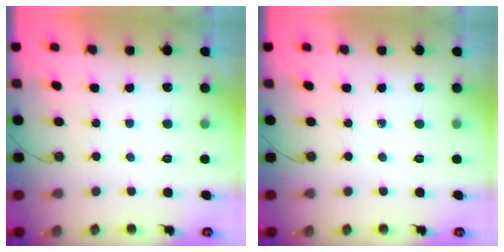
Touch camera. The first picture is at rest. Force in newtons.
{"total": 0.0}